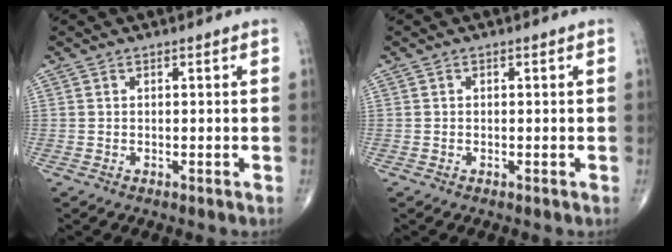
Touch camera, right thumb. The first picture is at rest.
{"total": 0.0}